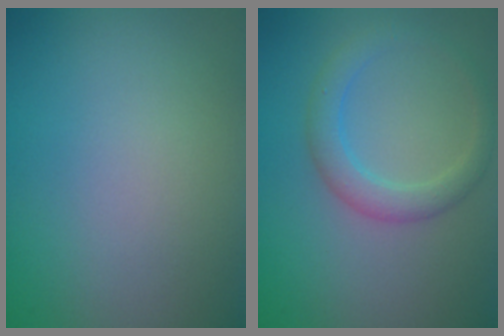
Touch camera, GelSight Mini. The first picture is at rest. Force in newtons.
{"total": 2.8, "press": 2.8, "slide": 0.1}